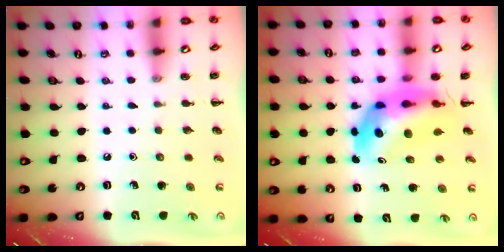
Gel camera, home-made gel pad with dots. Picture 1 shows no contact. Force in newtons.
{"total": 12.1, "press": 11.4, "slide": 3.9}